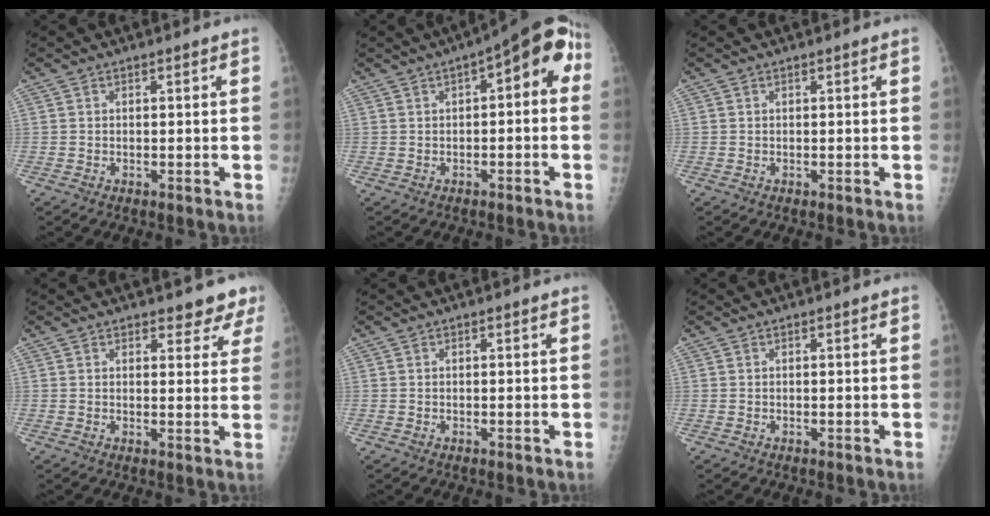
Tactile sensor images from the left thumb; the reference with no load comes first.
{"total": 9.1, "force": [1.0, 4.1, 8.1], "torque": [-0.079, 0.039, -0.001]}
{"total": 0.0}
{"total": 4.4, "force": [3.8, 2.0, 1.0], "torque": [0.023, -0.023, 0.035]}
{"total": 0.0}
{"total": 0.0}